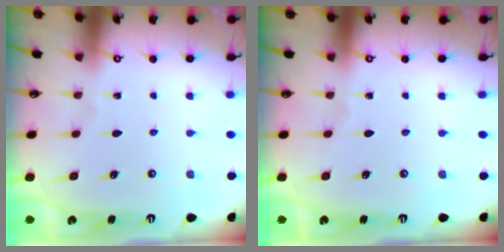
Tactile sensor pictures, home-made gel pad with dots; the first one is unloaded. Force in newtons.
{"total": 0.0}